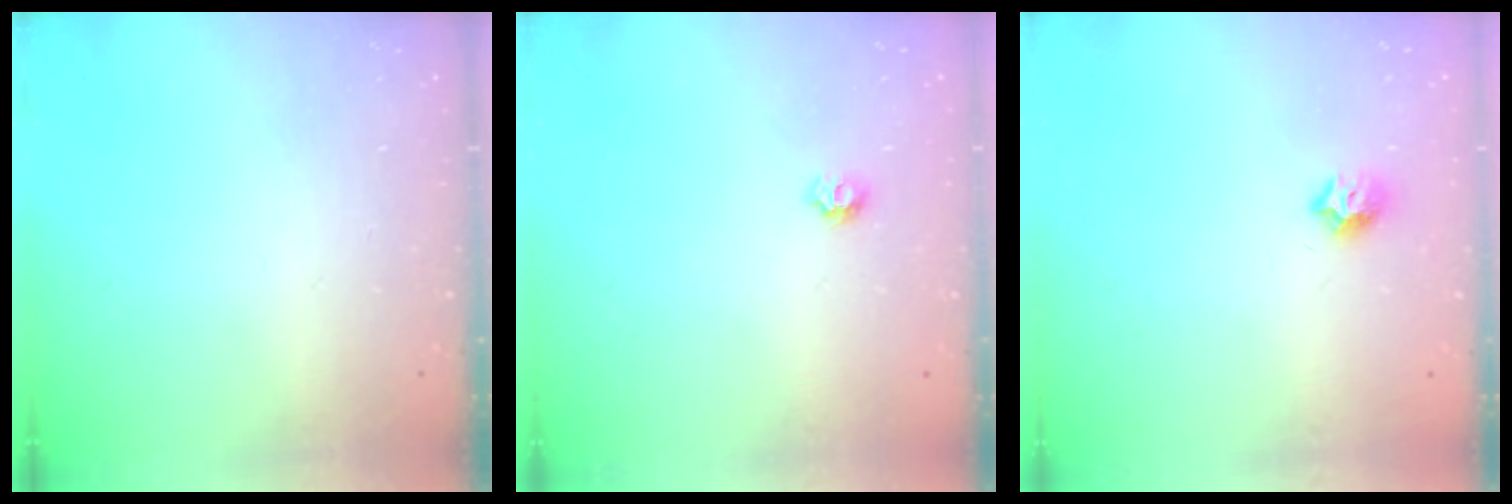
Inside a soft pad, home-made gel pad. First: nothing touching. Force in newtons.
{"total": 5.9, "press": 5.8, "slide": 0.7}
{"total": 6.9, "press": 6.9, "slide": 0.3}